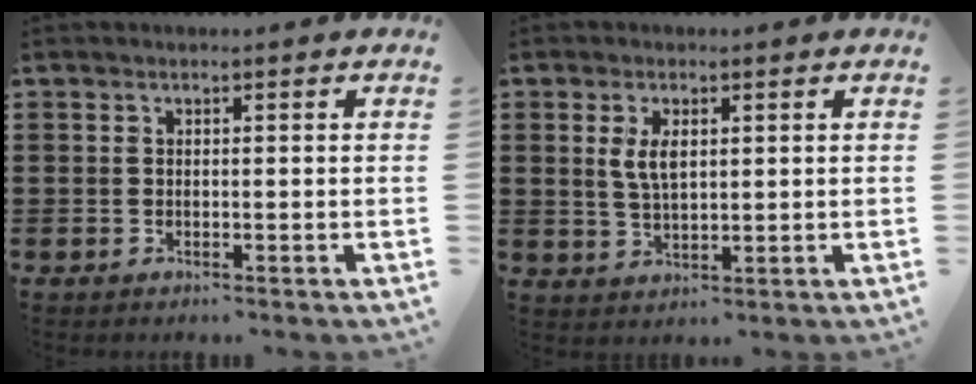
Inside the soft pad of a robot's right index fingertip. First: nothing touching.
{"total": 4.1, "force": [1.1, 1.8, 3.5], "torque": [-0.074, 0.007, 0.018]}